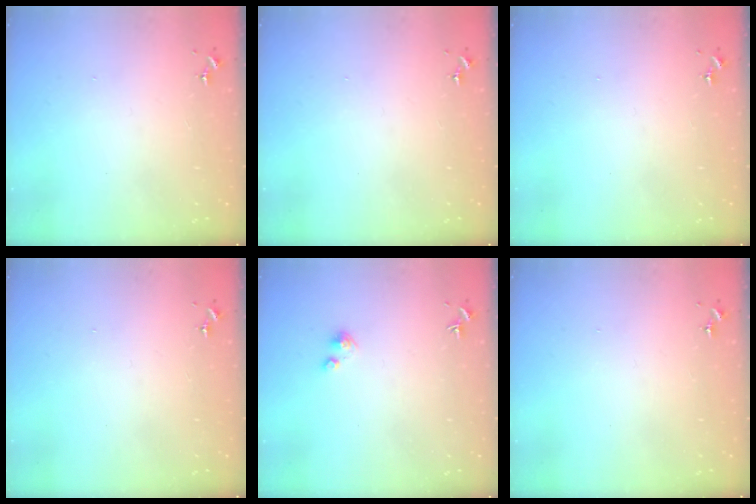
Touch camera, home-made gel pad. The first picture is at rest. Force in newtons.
{"total": 0.0}
{"total": 0.0}
{"total": 0.0}
{"total": 3.0, "press": 3.0, "slide": 0.3}
{"total": 0.0}